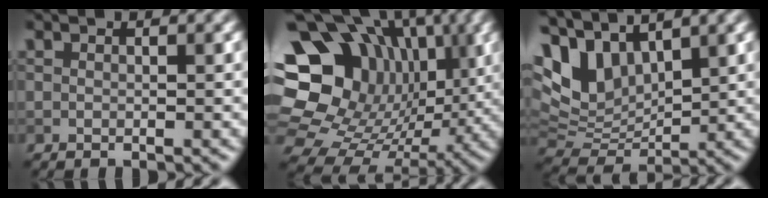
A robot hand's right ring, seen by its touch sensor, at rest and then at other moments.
{"total": 18.7, "force": [3.5, 15.5, 10.0], "torque": [-0.187, 0.019, 0.074]}
{"total": 7.2, "force": [3.5, 4.1, 4.8], "torque": [-0.110, 0.001, 0.070]}